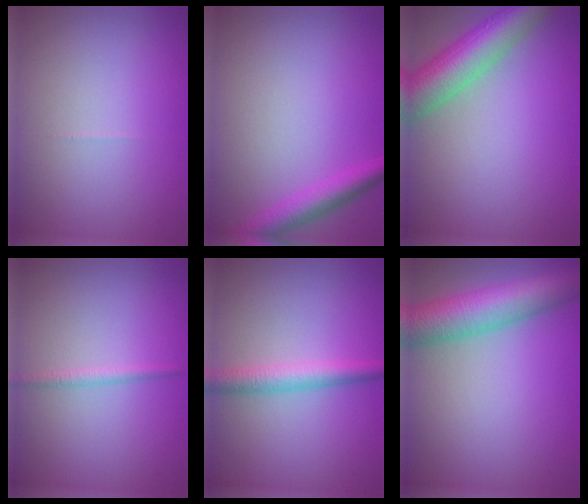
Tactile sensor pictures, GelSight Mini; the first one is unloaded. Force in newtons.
{"total": 2.7, "press": 2.7, "slide": 0.2}
{"total": 6.9, "press": 6.9, "slide": 0.3}
{"total": 1.0, "press": 1.0, "slide": 0.0}
{"total": 2.9, "press": 2.9, "slide": 0.1}
{"total": 7.9, "press": 7.9, "slide": 0.3}